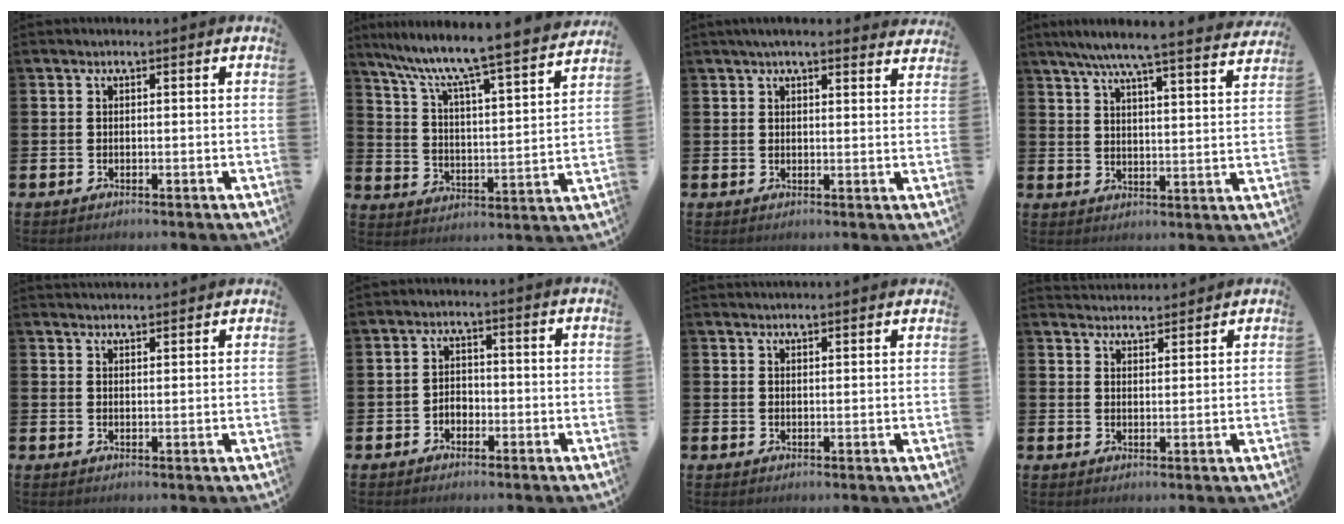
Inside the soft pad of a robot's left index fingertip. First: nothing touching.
{"total": 8.8, "force": [8.0, 0.2, 3.8], "torque": [-0.098, -0.071, 0.128]}
{"total": 3.7, "force": [3.4, 0.5, 1.3], "torque": [-0.025, -0.010, 0.061]}
{"total": 7.2, "force": [6.6, 0.0, 2.8], "torque": [-0.059, -0.044, 0.112]}
{"total": 2.3, "force": [2.3, 0.2, 0.0], "torque": [0.011, -0.015, 0.040]}
{"total": 2.1, "force": [-1.4, 1.4, 0.6], "torque": [-0.009, 0.005, -0.032]}
{"total": 2.2, "force": [2.2, -0.1, -0.1], "torque": [0.012, -0.015, 0.037]}
{"total": 3.3, "force": [3.3, 0.5, -0.3], "torque": [0.006, -0.018, 0.059]}